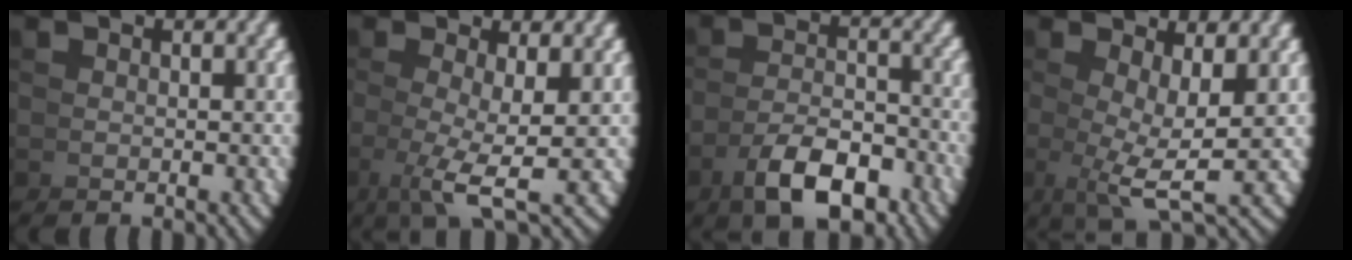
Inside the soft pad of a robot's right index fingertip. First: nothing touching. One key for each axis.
{"total": 4.5, "fx": -0.1, "fy": 1.0, "fz": 4.4, "tx": -0.087, "ty": -0.021, "tz": 0.009}
{"total": 5.5, "fx": -3.0, "fy": 2.1, "fz": 4.1, "tx": -0.053, "ty": -0.011, "tz": -0.041}
{"total": 5.3, "fx": 0.5, "fy": 1.9, "fz": 4.9, "tx": -0.082, "ty": -0.019, "tz": 0.017}